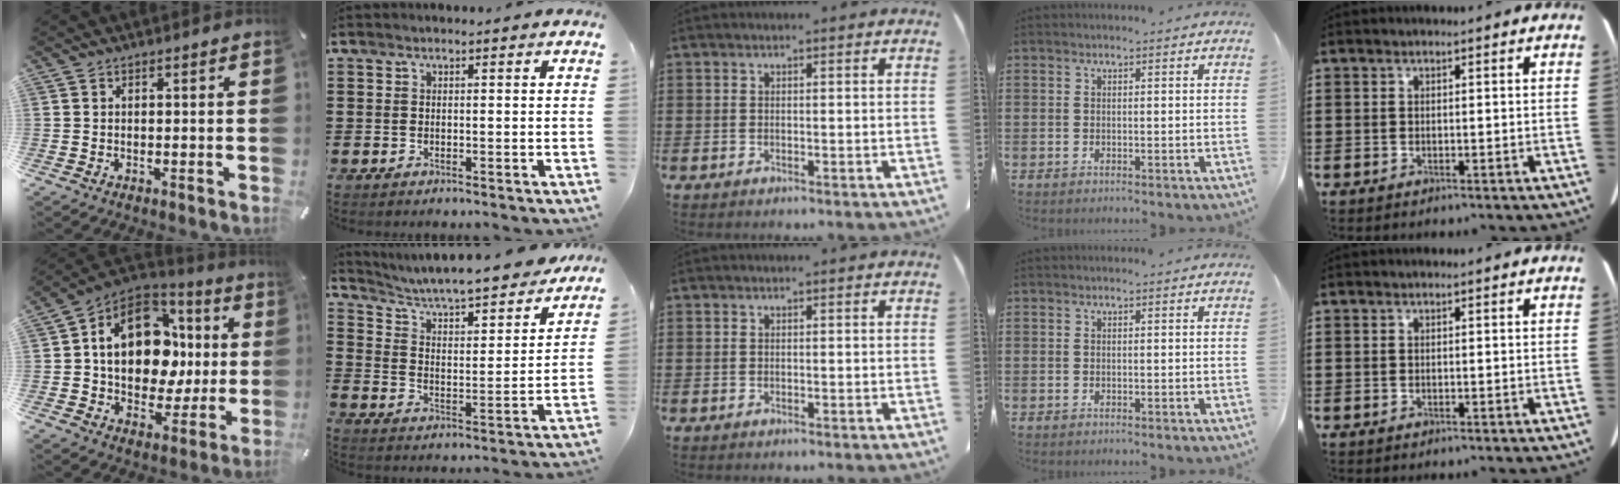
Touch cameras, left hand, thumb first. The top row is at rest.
{"thumb": {"total": 19.0, "force": [2.6, 13.6, 13.0], "torque": [-0.218, -0.011, 0.046]}, "index": {"total": 5.2, "force": [4.9, 0.0, 1.8], "torque": [-0.059, -0.046, 0.074]}}